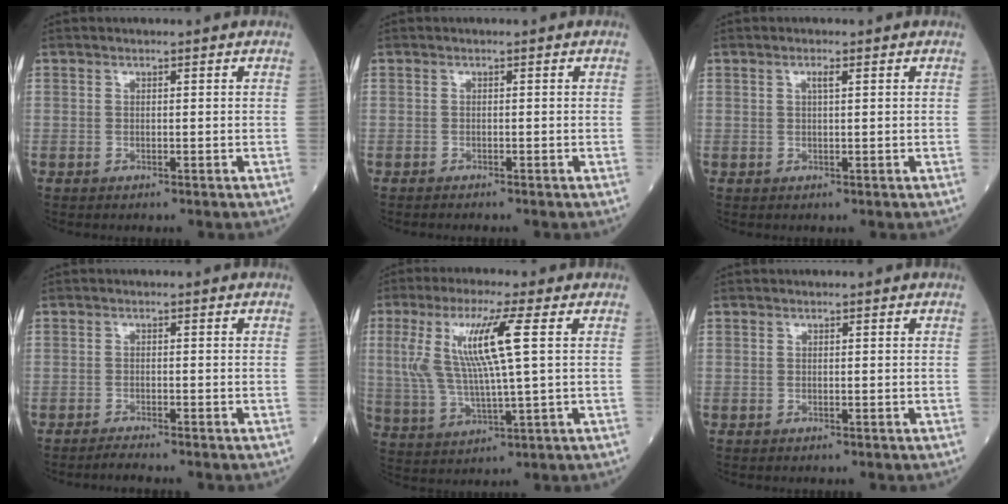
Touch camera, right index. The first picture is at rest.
{"total": 1.0, "force": [-0.9, 0.0, 0.4], "torque": [-0.009, -0.002, -0.013]}
{"total": 1.1, "force": [0.5, 0.0, 1.0], "torque": [-0.023, 0.000, 0.008]}
{"total": 1.7, "force": [-1.7, -0.4, 0.4], "torque": [-0.015, -0.006, -0.031]}
{"total": 11.4, "force": [2.7, 0.1, 11.1], "torque": [-0.245, 0.005, 0.053]}
{"total": 0.0}